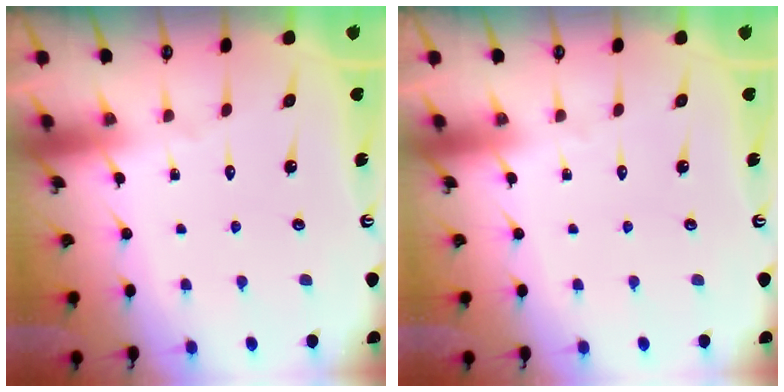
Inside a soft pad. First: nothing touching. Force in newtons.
{"total": 0.0}